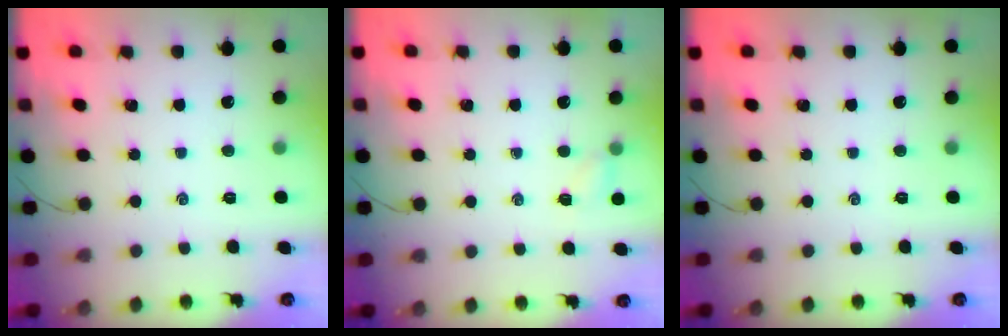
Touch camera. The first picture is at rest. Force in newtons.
{"total": 2.5, "press": 2.3, "slide": 0.9}
{"total": 0.0}